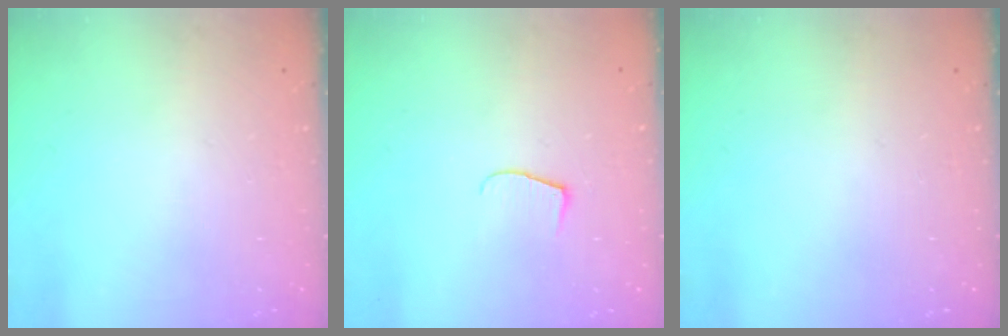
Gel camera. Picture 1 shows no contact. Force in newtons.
{"total": 6.3, "press": 6.2, "slide": 0.8}
{"total": 0.0}